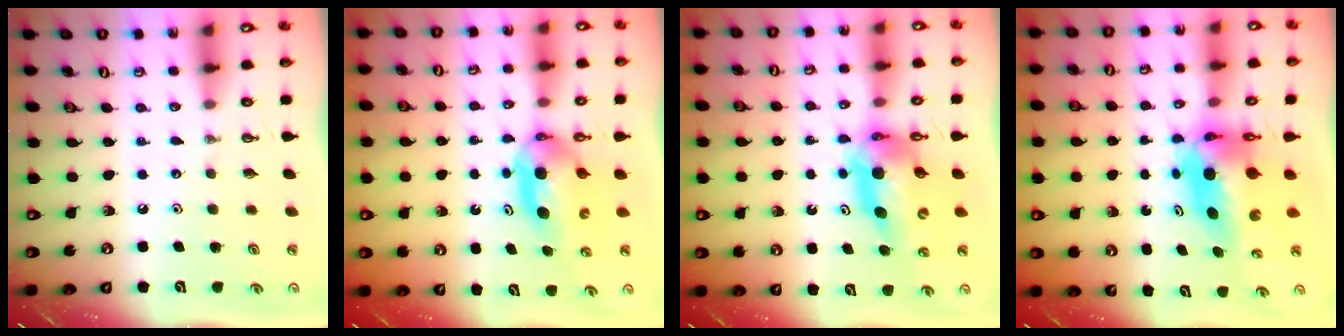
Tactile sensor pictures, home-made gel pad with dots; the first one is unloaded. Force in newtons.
{"total": 9.8, "press": 4.7, "slide": 8.5}
{"total": 11.3, "press": 11.3, "slide": 1.2}
{"total": 8.2, "press": 8.1, "slide": 0.9}